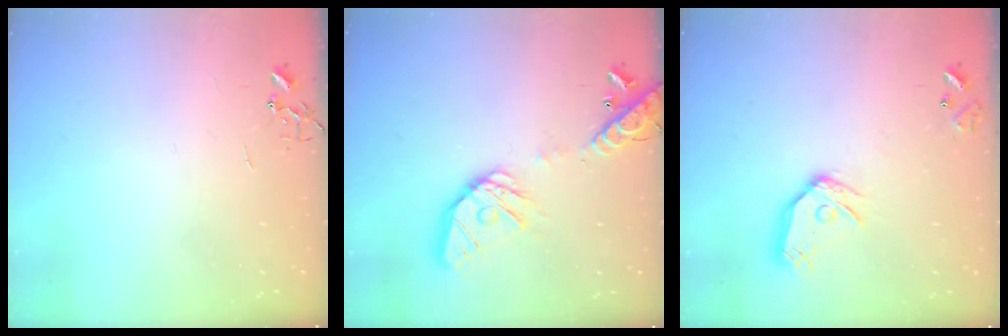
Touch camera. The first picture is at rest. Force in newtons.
{"total": 16.7, "press": 16.5, "slide": 2.5}
{"total": 12.3, "press": 12.2, "slide": 1.5}